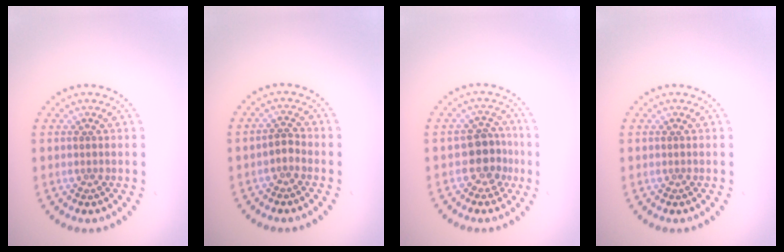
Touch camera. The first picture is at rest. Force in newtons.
{"total": 1.1, "press": 0.9, "slide": 0.6}
{"total": 2.8, "press": 2.6, "slide": 1.2}
{"total": 0.0}